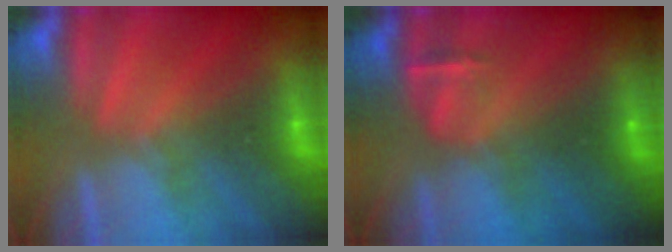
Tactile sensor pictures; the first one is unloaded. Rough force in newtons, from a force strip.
{"total": 2.9}